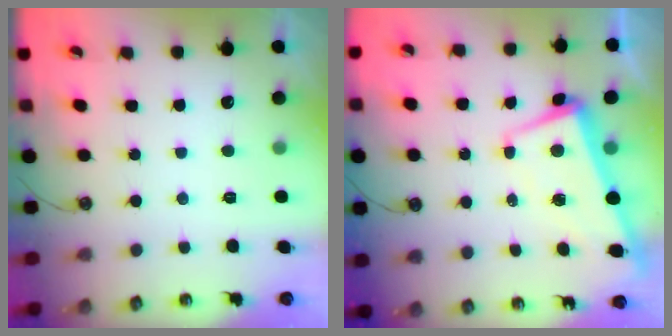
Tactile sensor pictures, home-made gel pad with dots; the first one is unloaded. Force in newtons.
{"total": 1.6, "press": 0.1, "slide": 1.5}